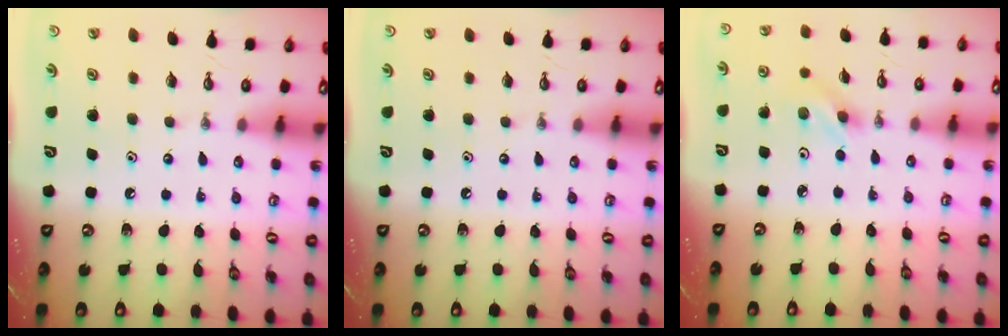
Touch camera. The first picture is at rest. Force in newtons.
{"total": 0.0}
{"total": 2.6, "press": 2.3, "slide": 1.1}